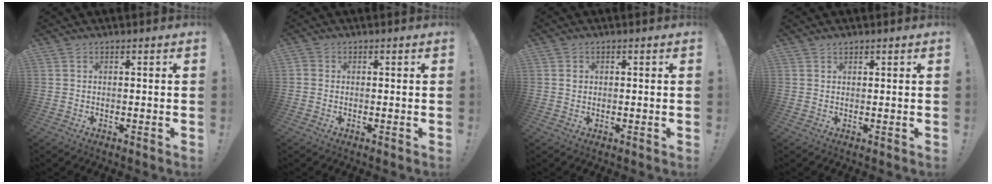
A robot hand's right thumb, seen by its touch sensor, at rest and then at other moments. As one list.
[{"total": 1.1, "force": [-0.3, 1.0, 0.4], "torque": [-0.008, 0.004, -0.004]}, {"total": 1.0, "force": [0.1, 1.0, 0.1], "torque": [0.006, 0.000, 0.001]}, {"total": 0.9, "force": [0.7, 0.4, 0.2], "torque": [-0.003, -0.001, 0.014]}]